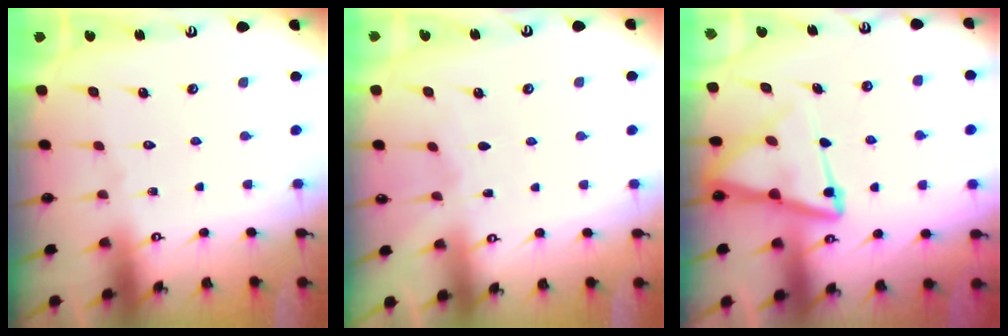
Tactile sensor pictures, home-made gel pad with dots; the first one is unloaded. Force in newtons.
{"total": 2.6, "press": 2.5, "slide": 0.4}
{"total": 11.2, "press": 11.2, "slide": 1.2}